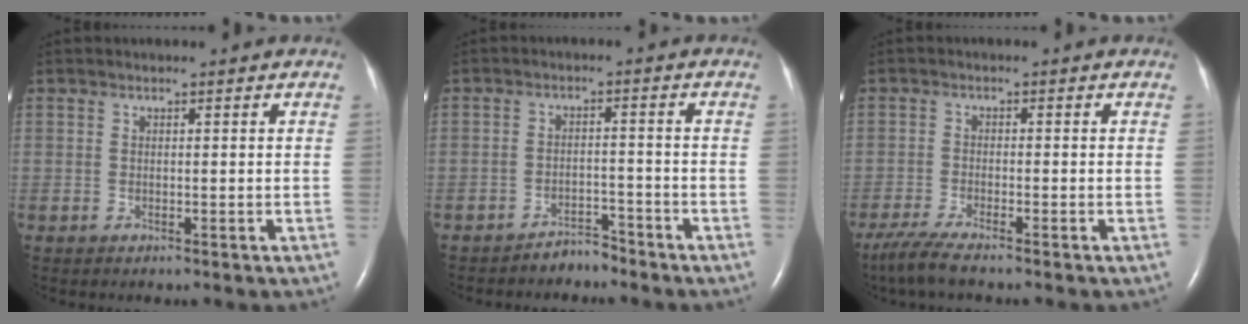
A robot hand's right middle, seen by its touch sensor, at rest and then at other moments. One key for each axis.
{"total": 2.9, "fx": -2.8, "fy": 0.8, "fz": 0.0, "tx": 0.001, "ty": -0.003, "tz": -0.045}
{"total": 4.9, "fx": -4.0, "fy": 0.0, "fz": 2.9, "tx": -0.065, "ty": -0.016, "tz": -0.076}